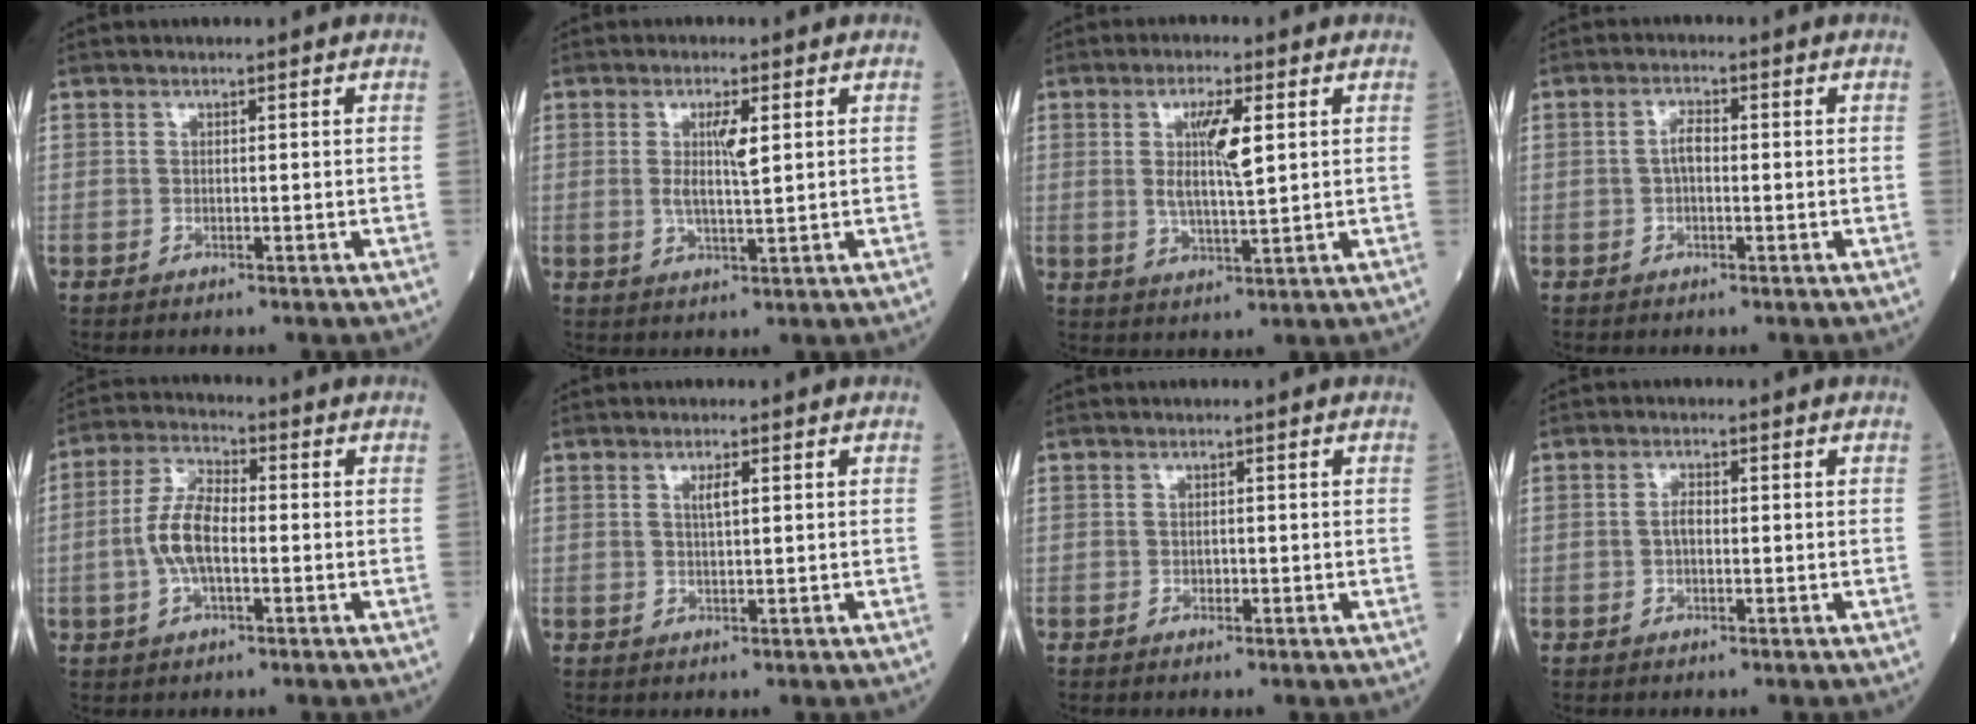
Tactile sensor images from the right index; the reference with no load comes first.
{"total": 4.2, "force": [1.0, 0.4, 4.0], "torque": [-0.076, -0.004, 0.018]}
{"total": 6.5, "force": [1.6, 0.8, 6.2], "torque": [-0.117, -0.002, 0.031]}
{"total": 2.4, "force": [-0.2, 1.1, 2.2], "torque": [-0.042, 0.011, -0.003]}
{"total": 7.5, "force": [-1.1, 3.0, 6.8], "torque": [-0.150, 0.013, -0.025]}
{"total": 1.8, "force": [0.6, 0.1, 1.6], "torque": [-0.031, -0.001, 0.011]}
{"total": 0.5, "force": [-0.2, 0.4, 0.3], "torque": [-0.005, 0.002, -0.003]}
{"total": 1.7, "force": [-0.2, 0.9, 1.4], "torque": [-0.028, 0.005, -0.004]}